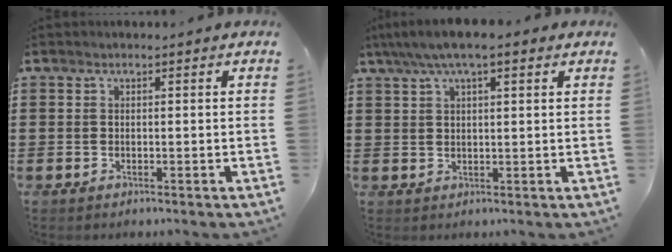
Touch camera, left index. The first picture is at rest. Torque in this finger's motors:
{"motor_torque": [1.64, -0.49, 0.89, 0.21]}